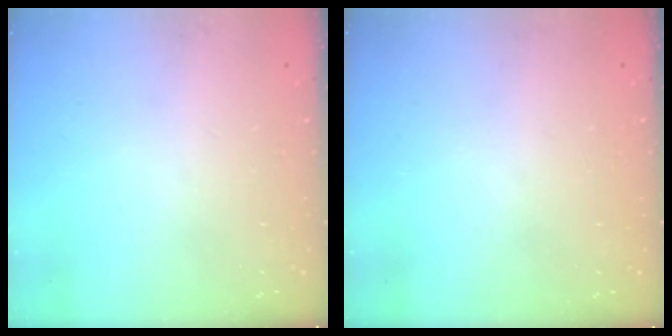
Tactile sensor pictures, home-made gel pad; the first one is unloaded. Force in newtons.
{"total": 0.0}